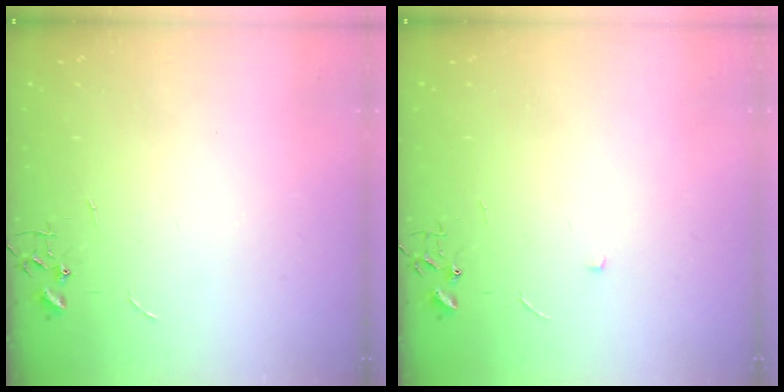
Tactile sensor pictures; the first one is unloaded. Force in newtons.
{"total": 4.0, "press": 3.7, "slide": 1.6}